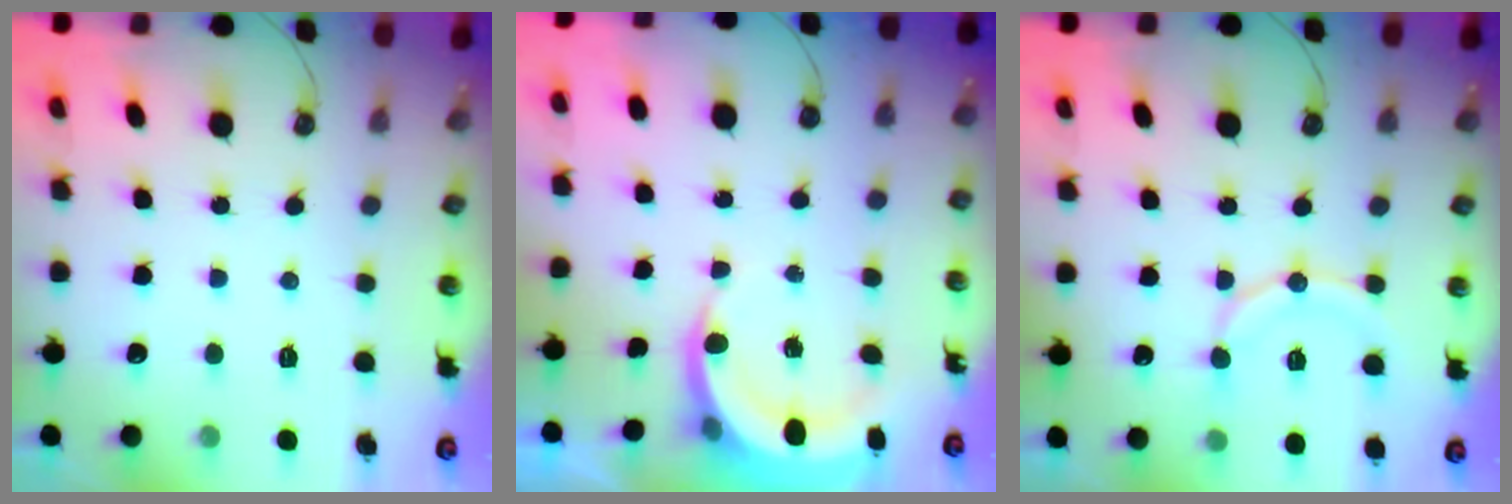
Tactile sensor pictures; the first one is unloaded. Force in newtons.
{"total": 6.4, "press": 6.2, "slide": 1.4}
{"total": 12.5, "press": 12.1, "slide": 3.3}